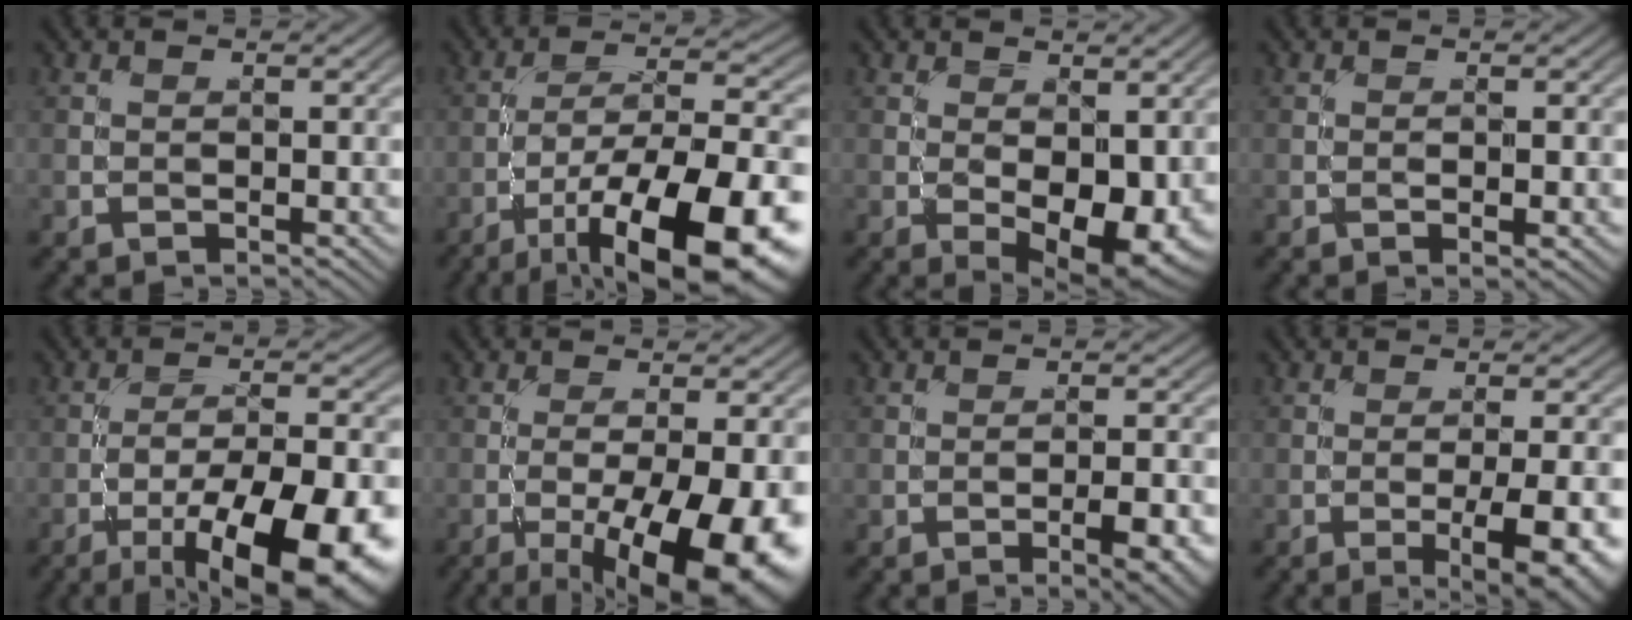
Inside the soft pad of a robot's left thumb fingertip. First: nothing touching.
{"total": 17.9, "force": [-9.4, 6.0, 14.1], "torque": [-0.218, -0.012, -0.148]}
{"total": 7.8, "force": [-1.3, 4.1, 6.5], "torque": [-0.104, -0.019, -0.013]}
{"total": 1.3, "force": [-0.3, 0.4, 1.2], "torque": [-0.019, 0.001, -0.006]}
{"total": 16.3, "force": [-8.7, 5.2, 12.8], "torque": [-0.189, -0.014, -0.129]}
{"total": 14.2, "force": [-5.9, 4.3, 12.1], "torque": [-0.182, -0.018, -0.079]}
{"total": 5.2, "force": [-2.4, 1.4, 4.4], "torque": [-0.068, 0.008, -0.026]}
{"total": 7.9, "force": [-3.1, 2.1, 6.9], "torque": [-0.096, -0.001, -0.031]}